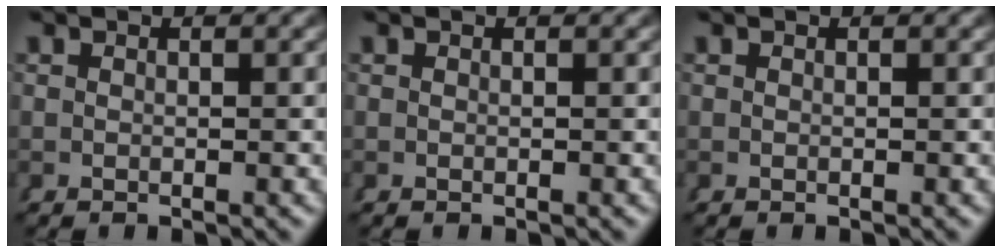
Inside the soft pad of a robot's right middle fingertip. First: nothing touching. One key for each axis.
{"total": 0.0}
{"total": 0.0}